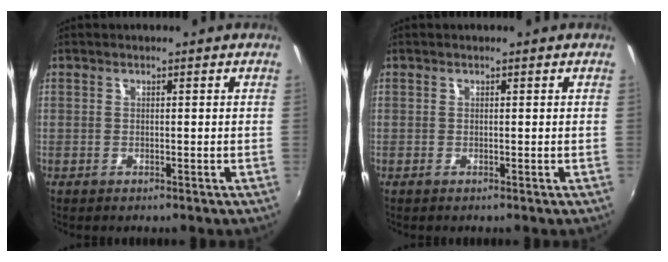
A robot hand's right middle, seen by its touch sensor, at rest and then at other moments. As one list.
[{"total": 0.0}]